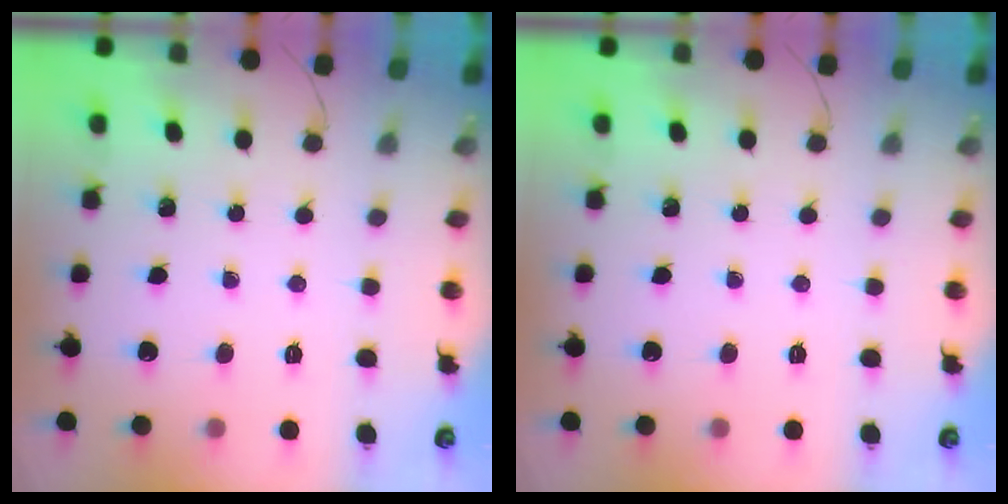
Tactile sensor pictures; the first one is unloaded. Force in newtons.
{"total": 0.0}